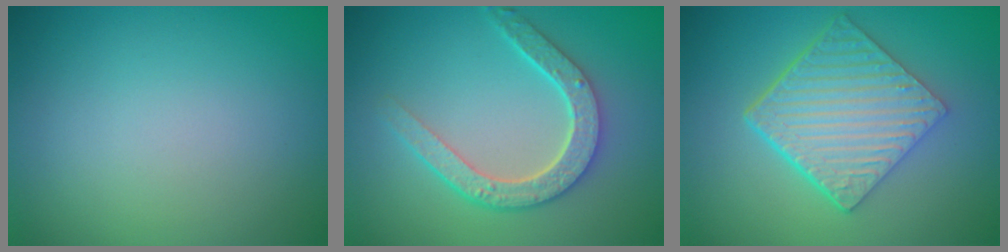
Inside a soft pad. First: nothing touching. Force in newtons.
{"total": 4.5, "press": 3.5, "slide": 2.8}
{"total": 6.7, "press": 4.5, "slide": 4.9}